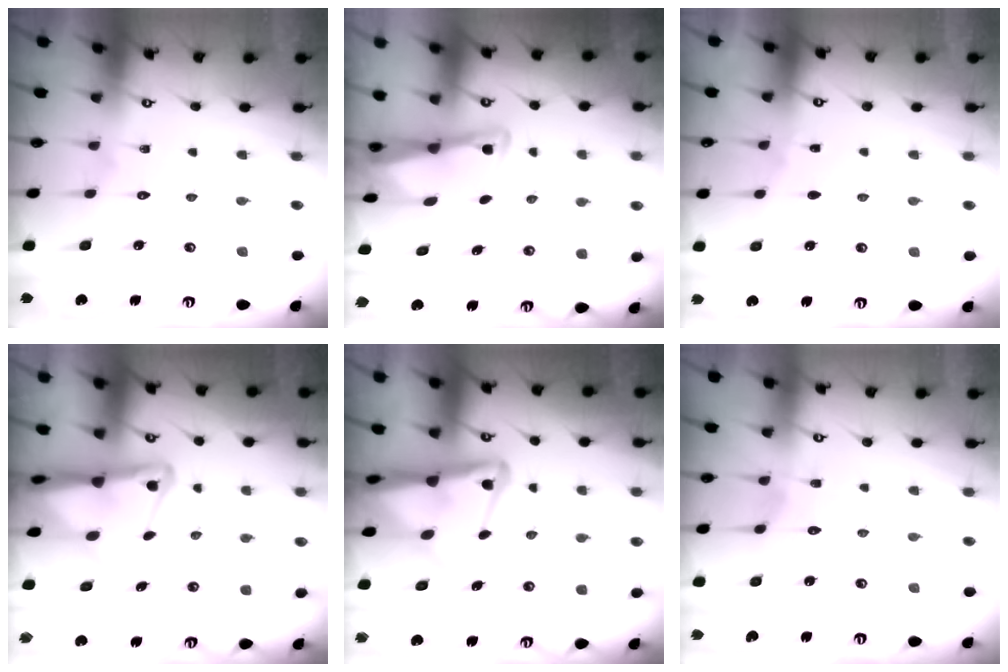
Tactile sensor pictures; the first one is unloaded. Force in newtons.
{"total": 3.0, "press": 3.0, "slide": 0.4}
{"total": 2.1, "press": 2.1, "slide": 0.4}
{"total": 7.0, "press": 6.9, "slide": 1.3}
{"total": 9.6, "press": 9.5, "slide": 1.1}
{"total": 3.7, "press": 3.7, "slide": 0.4}